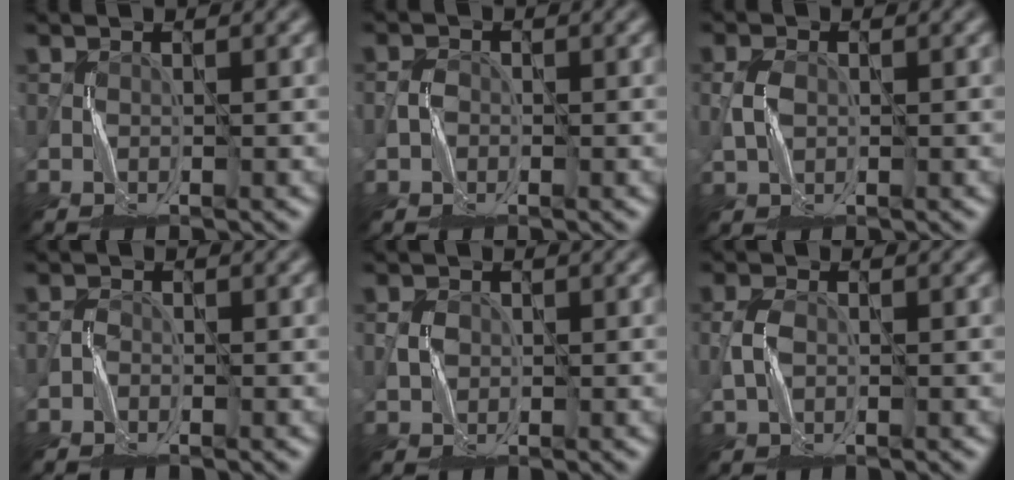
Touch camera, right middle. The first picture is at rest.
{"total": 0.7, "force": [-0.2, 0.7, 0.1], "torque": [0.001, 0.002, -0.006]}
{"total": 1.4, "force": [0.2, 1.0, 1.0], "torque": [-0.024, 0.002, 0.005]}
{"total": 0.6, "force": [-0.5, 0.4, 0.0], "torque": [0.003, 0.005, -0.011]}
{"total": 1.0, "force": [0.2, 0.9, 0.2], "torque": [-0.004, -0.001, 0.002]}
{"total": 1.6, "force": [-0.1, 1.1, 1.2], "torque": [-0.027, 0.002, -0.003]}